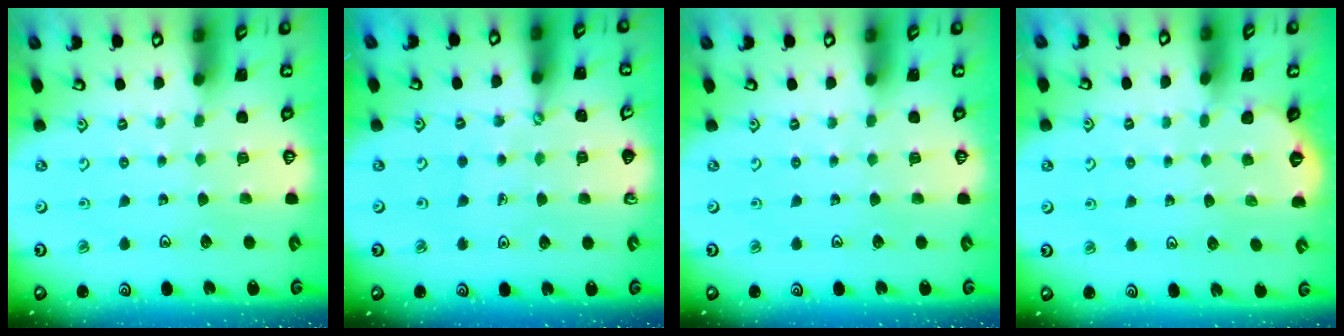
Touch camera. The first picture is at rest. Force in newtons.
{"total": 1.7, "press": 1.7, "slide": 0.1}
{"total": 0.0}
{"total": 0.0}